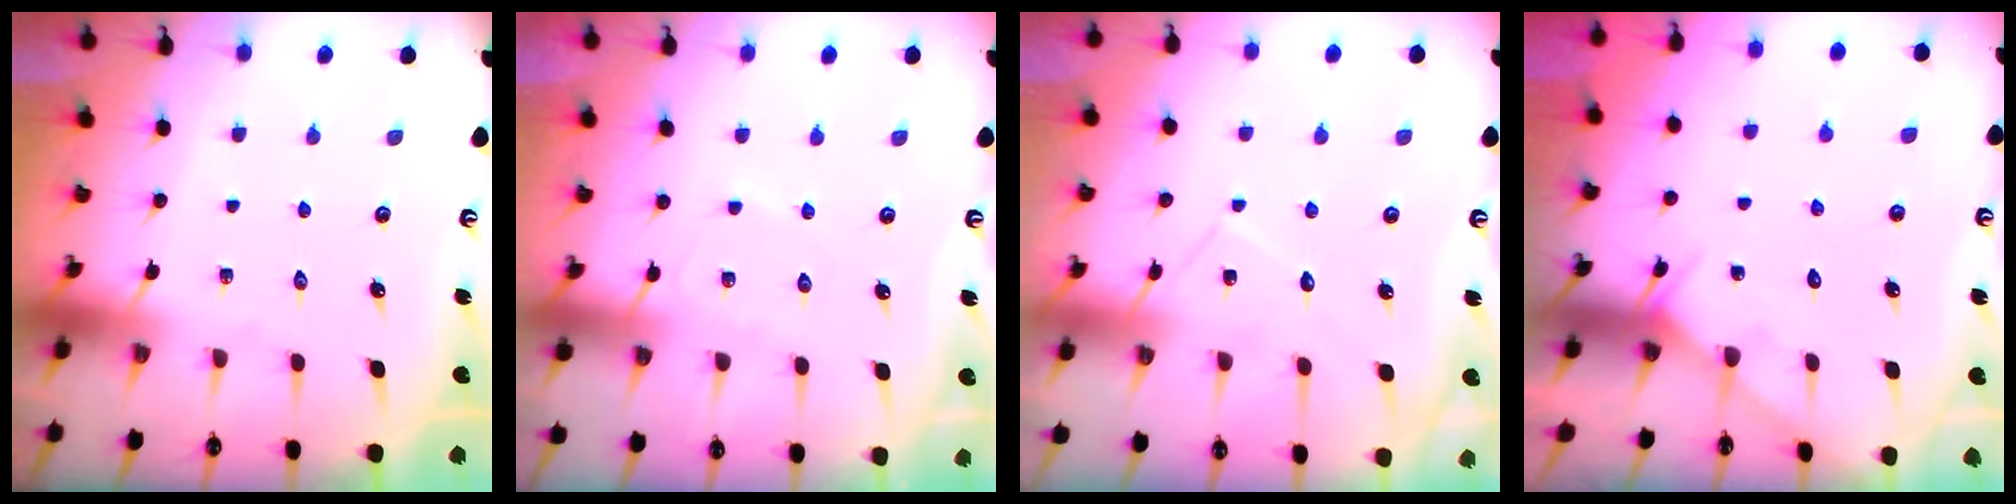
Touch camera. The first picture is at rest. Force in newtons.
{"total": 4.3, "press": 4.3, "slide": 0.3}
{"total": 7.8, "press": 7.8, "slide": 0.6}
{"total": 6.3, "press": 6.3, "slide": 0.4}